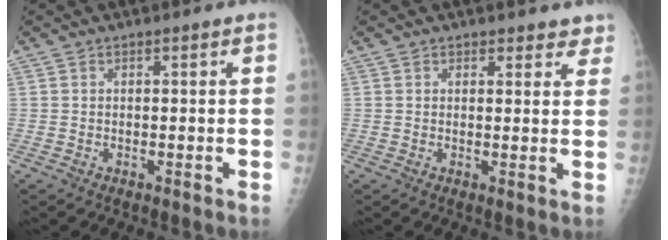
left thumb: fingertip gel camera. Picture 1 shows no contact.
{"total": 3.5, "force": [2.8, 1.9, 0.7], "torque": [0.029, -0.014, 0.026]}